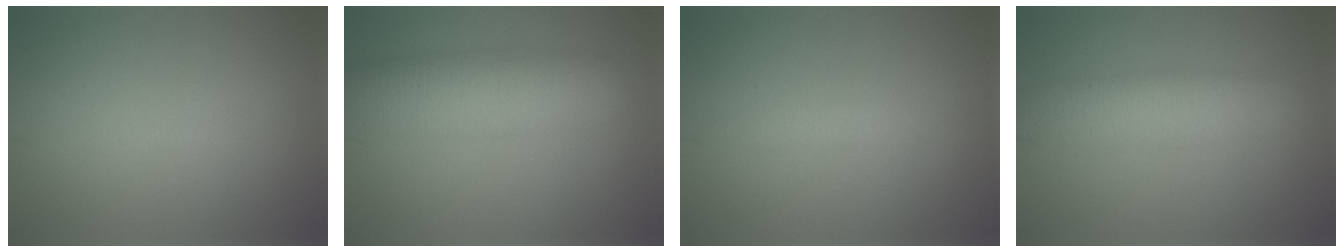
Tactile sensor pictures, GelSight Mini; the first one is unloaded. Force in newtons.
{"total": 6.7, "press": 6.7, "slide": 0.2}
{"total": 1.2, "press": 1.2, "slide": 0.0}
{"total": 4.9, "press": 4.9, "slide": 0.1}